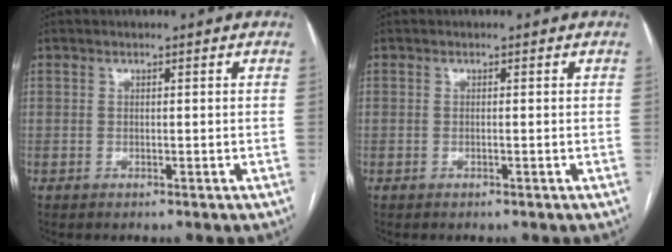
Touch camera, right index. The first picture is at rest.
{"total": 0.0}